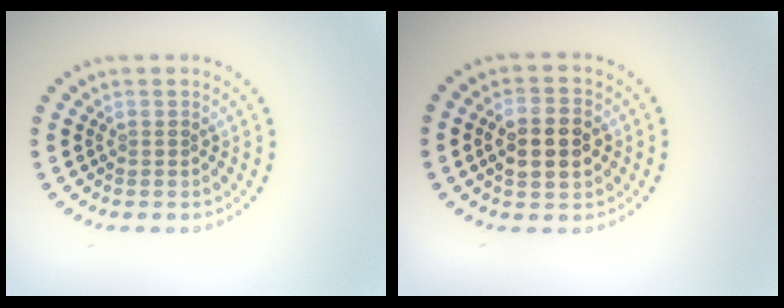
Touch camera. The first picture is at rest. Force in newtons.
{"total": 4.0, "press": 4.0, "slide": 0.4}